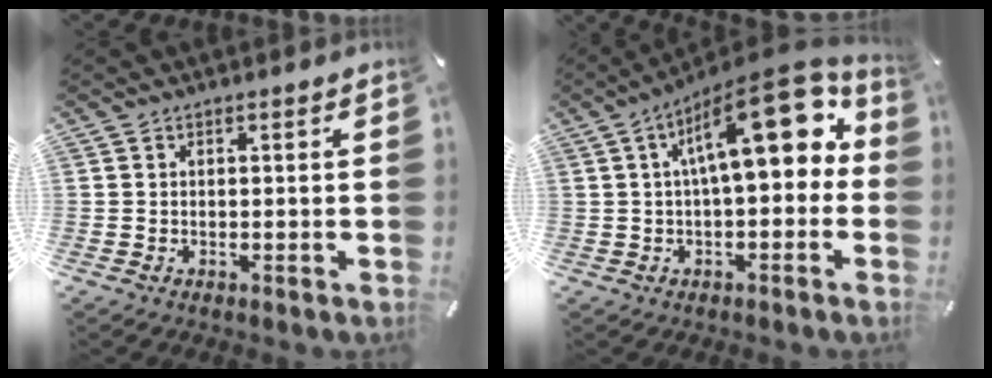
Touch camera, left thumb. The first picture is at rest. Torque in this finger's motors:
{"motor_torque": [0.53, 1.29, 1.91, -0.87, 0.52]}